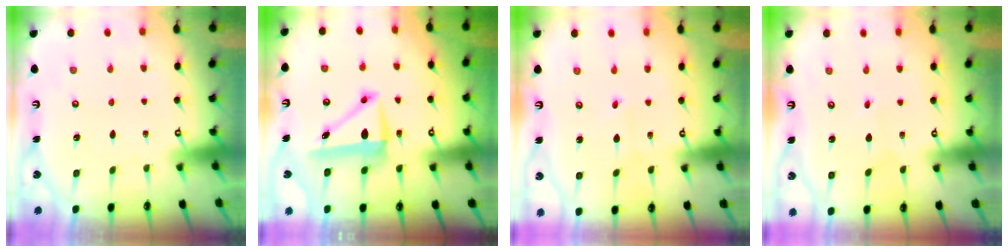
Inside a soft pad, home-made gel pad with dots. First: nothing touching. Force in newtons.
{"total": 7.5, "press": 7.4, "slide": 1.3}
{"total": 1.5, "press": 1.4, "slide": 0.2}
{"total": 1.5, "press": 1.4, "slide": 0.1}